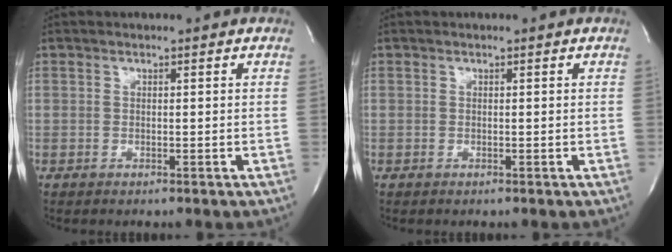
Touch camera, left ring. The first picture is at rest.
{"total": 0.0}